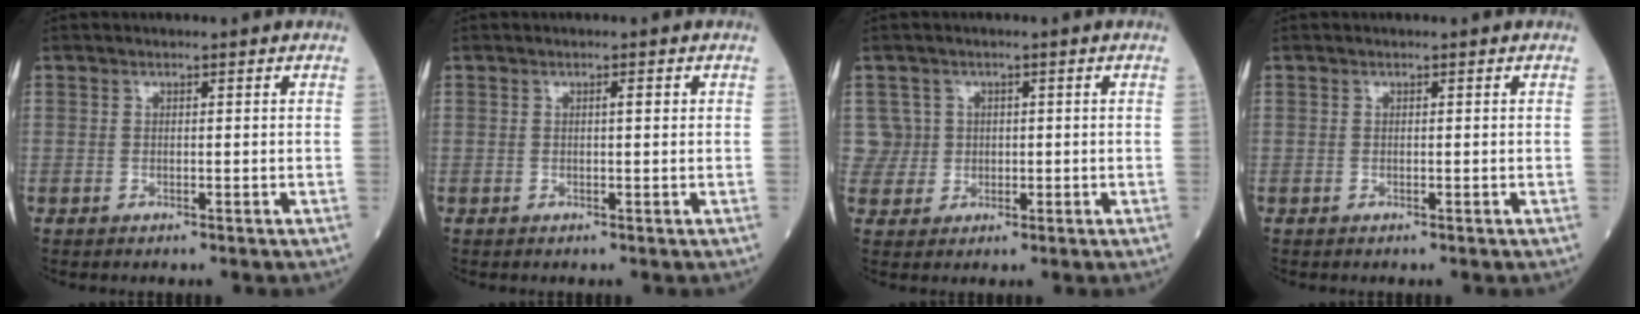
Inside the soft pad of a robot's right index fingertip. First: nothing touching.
{"total": 0.9, "force": [0.2, 0.1, 0.9], "torque": [-0.014, 0.003, 0.002]}
{"total": 3.8, "force": [0.9, 3.7, -0.6], "torque": [0.029, 0.010, 0.017]}
{"total": 0.0}